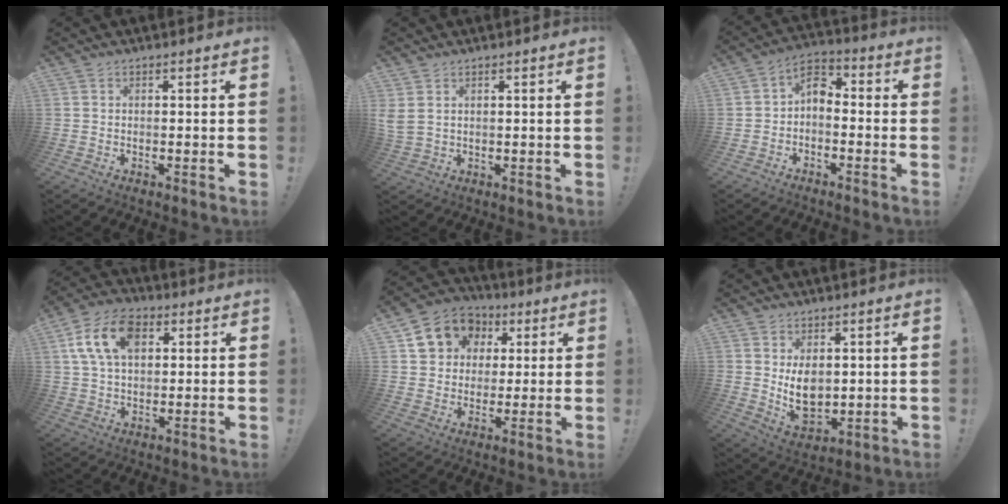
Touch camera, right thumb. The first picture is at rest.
{"total": 3.4, "force": [1.6, 1.7, 2.4], "torque": [-0.060, -0.003, 0.032]}
{"total": 5.8, "force": [-1.6, 4.4, 3.6], "torque": [-0.065, 0.016, -0.028]}
{"total": 14.0, "force": [4.8, 9.2, 9.5], "torque": [-0.177, 0.002, 0.092]}
{"total": 12.3, "force": [4.5, 10.5, 4.4], "torque": [-0.058, -0.017, 0.092]}
{"total": 8.6, "force": [1.6, 6.1, 5.8], "torque": [-0.083, -0.026, 0.031]}